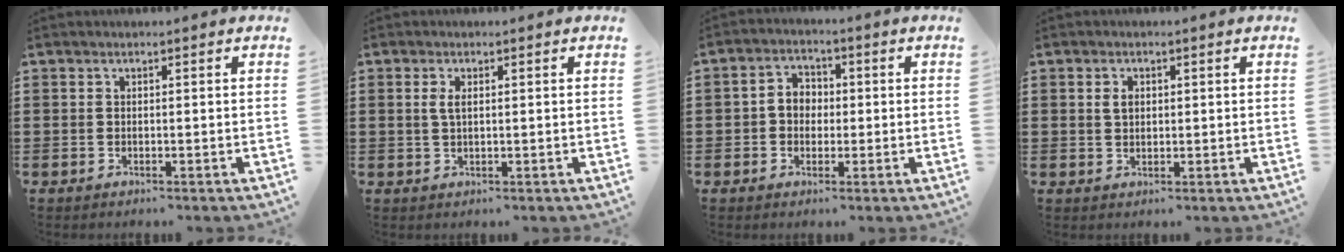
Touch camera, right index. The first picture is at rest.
{"total": 1.9, "force": [0.4, 0.7, 1.7], "torque": [-0.036, 0.005, 0.005]}
{"total": 3.6, "force": [-0.5, 3.1, 1.9], "torque": [-0.045, 0.011, -0.014]}
{"total": 1.9, "force": [0.5, 1.3, 1.3], "torque": [-0.029, 0.007, 0.009]}